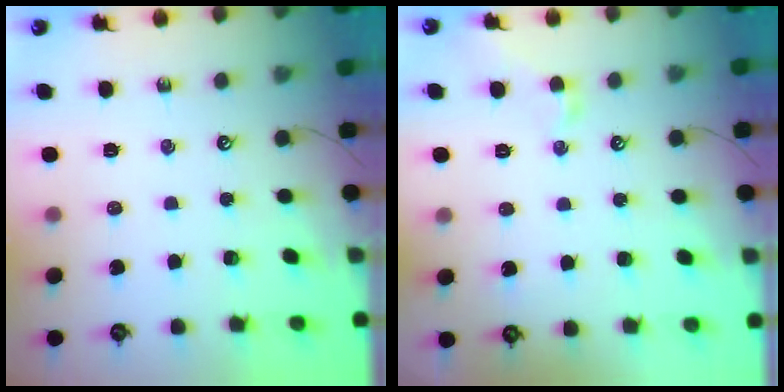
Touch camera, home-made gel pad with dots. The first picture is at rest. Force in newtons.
{"total": 1.2, "press": 1.0, "slide": 0.6}